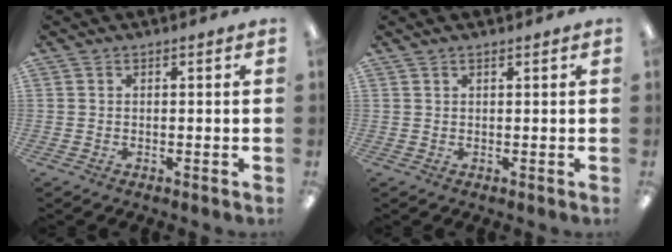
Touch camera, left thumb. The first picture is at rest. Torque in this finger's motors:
{"motor_torque": [-0.25, 0.10, -0.10, 0.33, 0.00]}